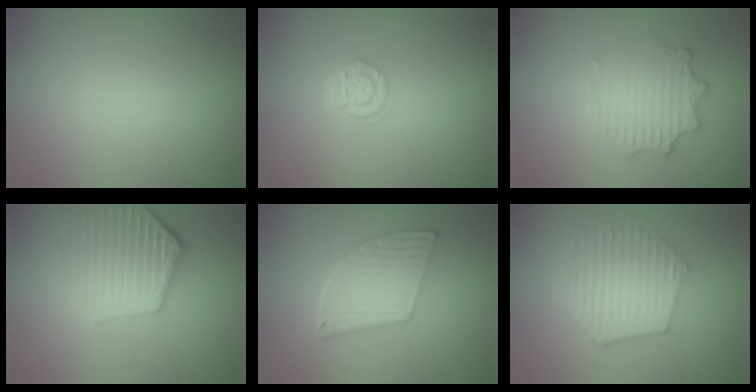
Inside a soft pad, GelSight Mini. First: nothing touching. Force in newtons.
{"total": 2.4, "press": 1.9, "slide": 1.5}
{"total": 3.3, "press": 2.7, "slide": 1.9}
{"total": 5.3, "press": 4.2, "slide": 3.2}
{"total": 5.6, "press": 4.2, "slide": 3.7}
{"total": 6.2, "press": 4.6, "slide": 4.1}